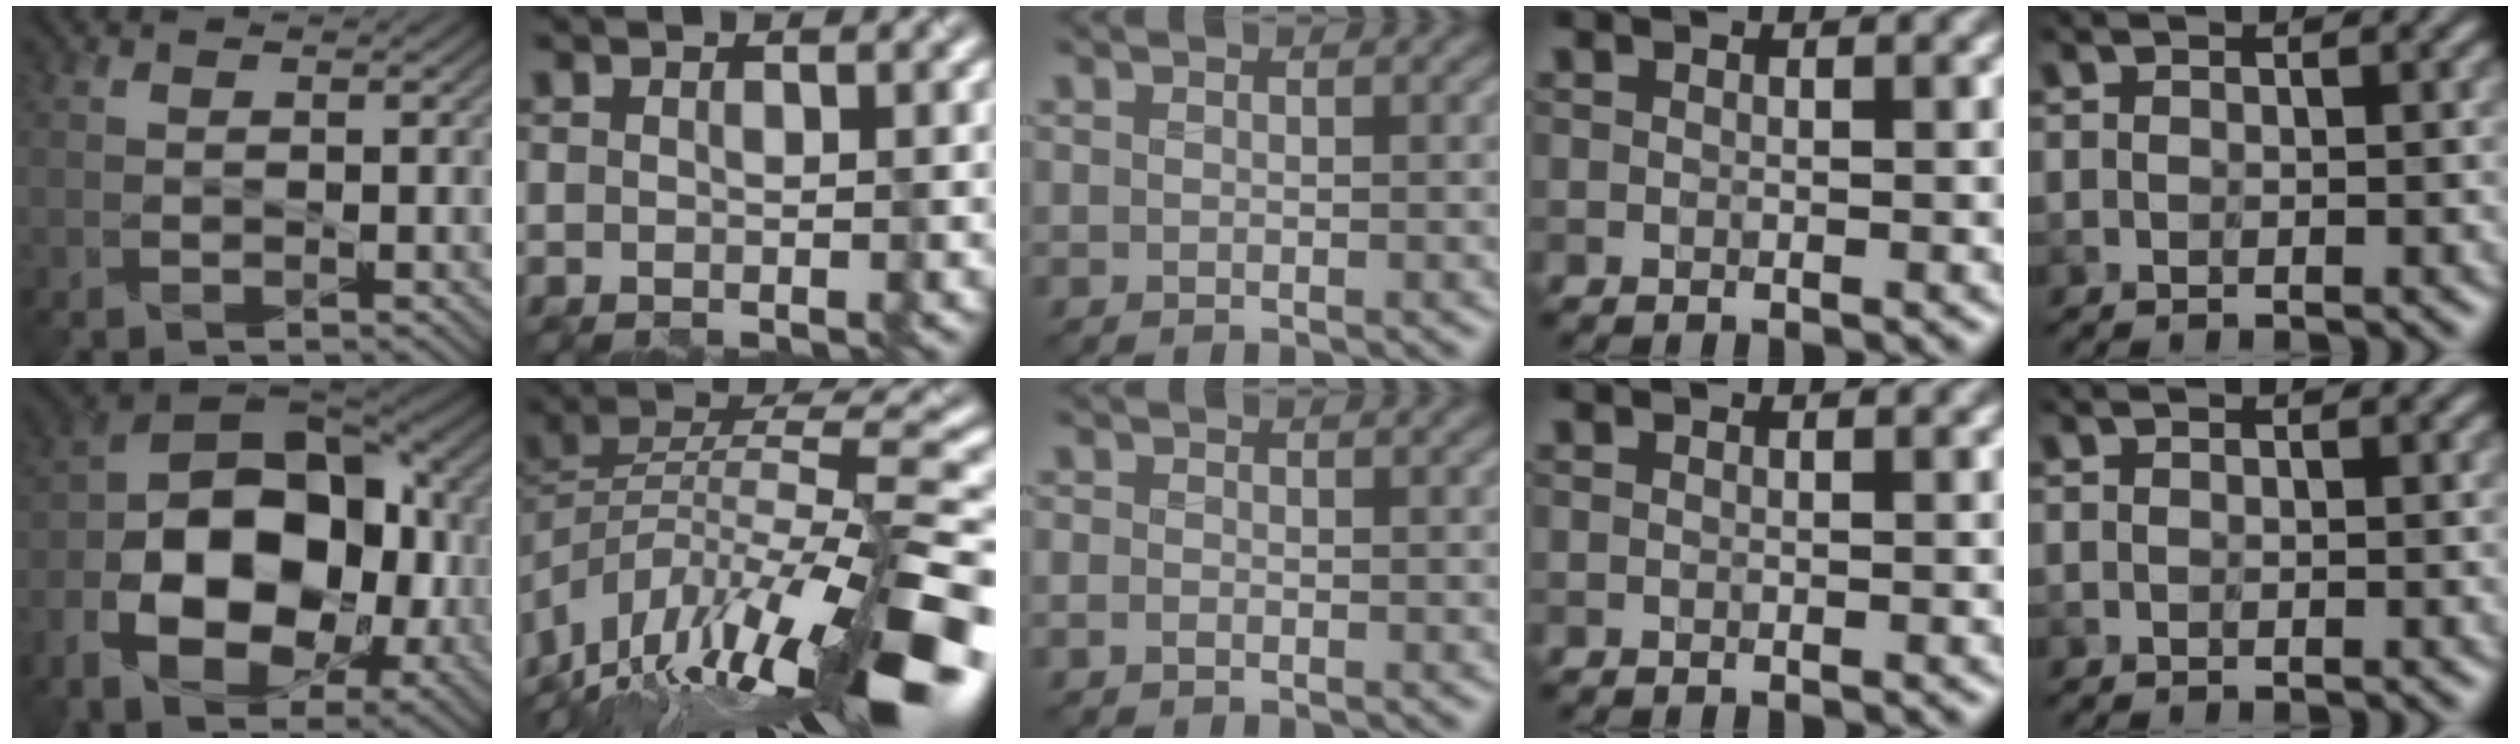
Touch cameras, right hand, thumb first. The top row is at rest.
{"thumb": {"total": 17.0, "force": [-4.3, 10.5, 12.6], "torque": [-0.221, -0.025, -0.083]}, "index": {"total": 15.1, "force": [-8.4, 5.0, 11.5], "torque": [-0.212, 0.016, -0.147]}, "middle": {"total": 0.7, "force": [-0.4, 0.5, 0.4], "torque": [-0.008, -0.002, -0.008]}}